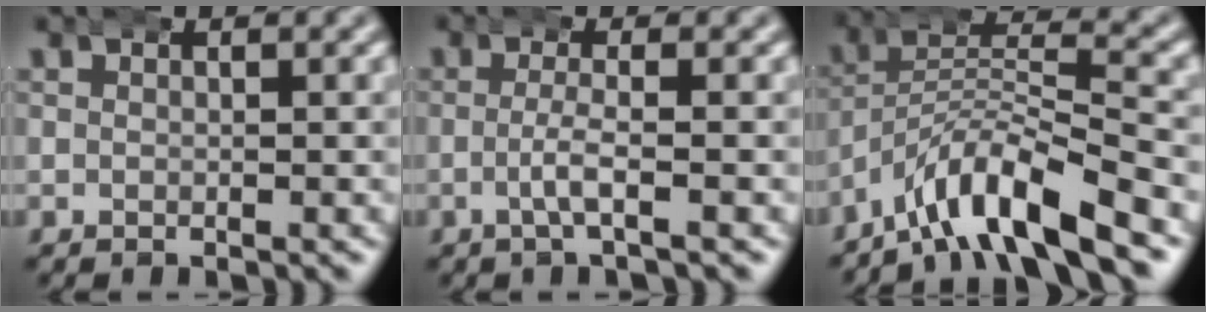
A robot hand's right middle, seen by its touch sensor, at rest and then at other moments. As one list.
[{"total": 2.2, "force": [-1.0, -0.2, 1.9], "torque": [-0.035, -0.001, -0.019]}, {"total": 8.3, "force": [-4.8, 3.8, 5.6], "torque": [-0.096, -0.017, -0.079]}]